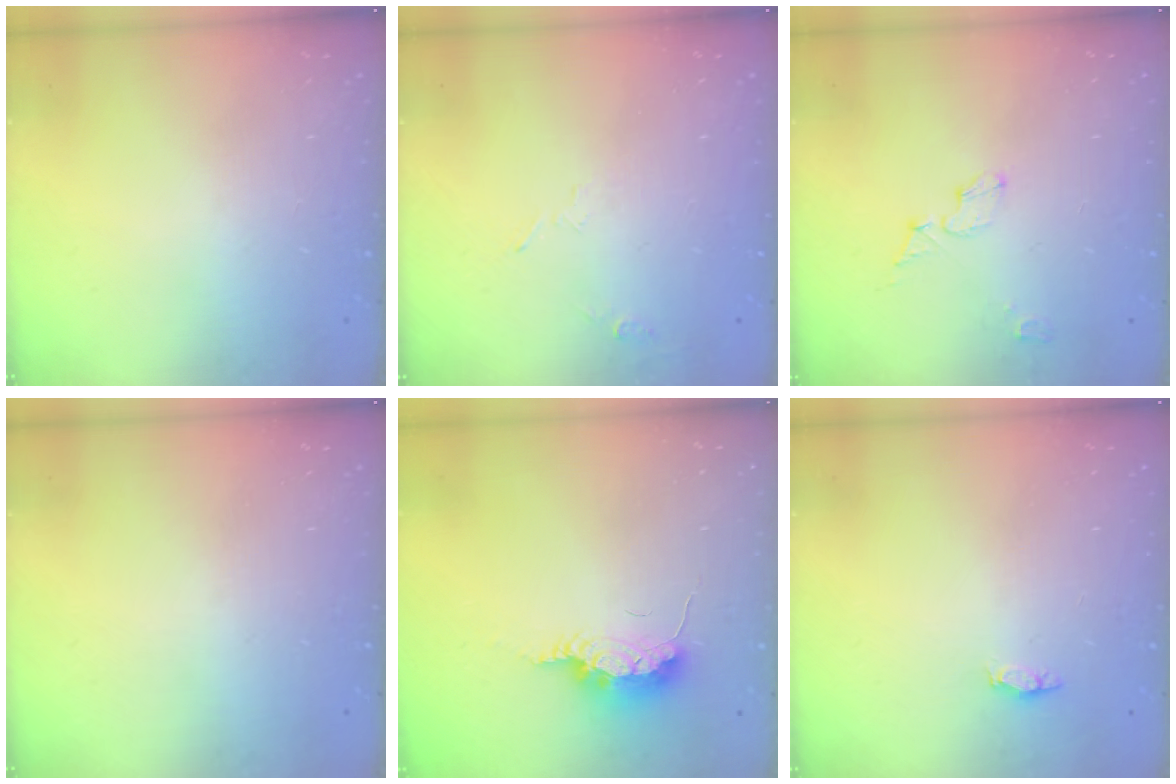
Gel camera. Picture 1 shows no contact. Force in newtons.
{"total": 5.4, "press": 4.4, "slide": 3.0}
{"total": 6.1, "press": 6.1, "slide": 0.5}
{"total": 0.0}
{"total": 7.7, "press": 7.4, "slide": 1.8}
{"total": 2.9, "press": 2.7, "slide": 1.1}